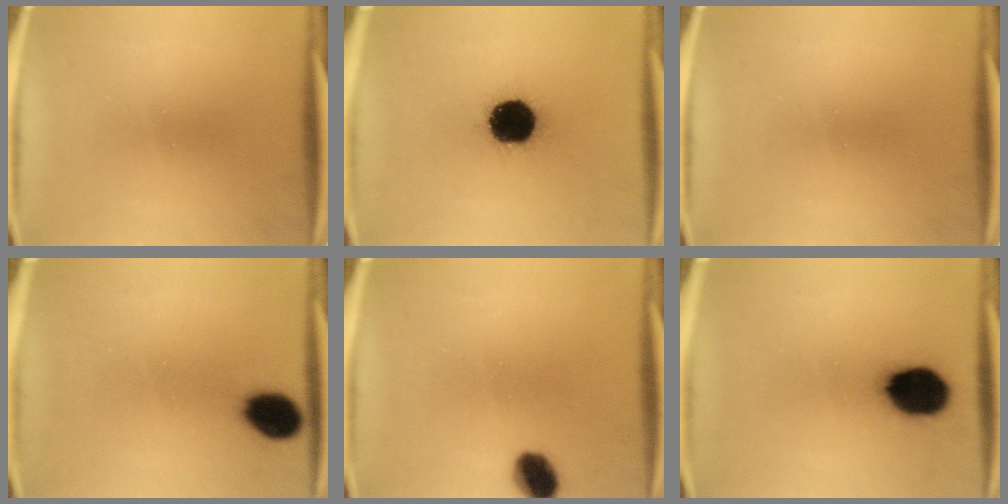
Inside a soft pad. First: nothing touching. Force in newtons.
{"total": 18.7}
{"total": 0.0}
{"total": 7.8}
{"total": 6.4}
{"total": 13.9}